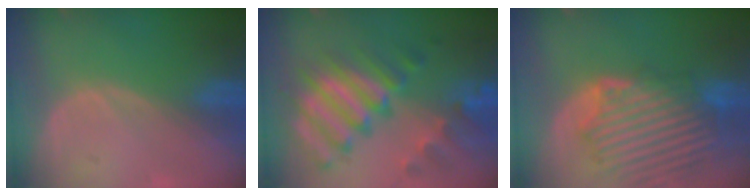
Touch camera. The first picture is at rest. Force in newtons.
{"total": 11.6, "press": 10.0, "slide": 5.9}
{"total": 11.8, "press": 11.1, "slide": 4.0}